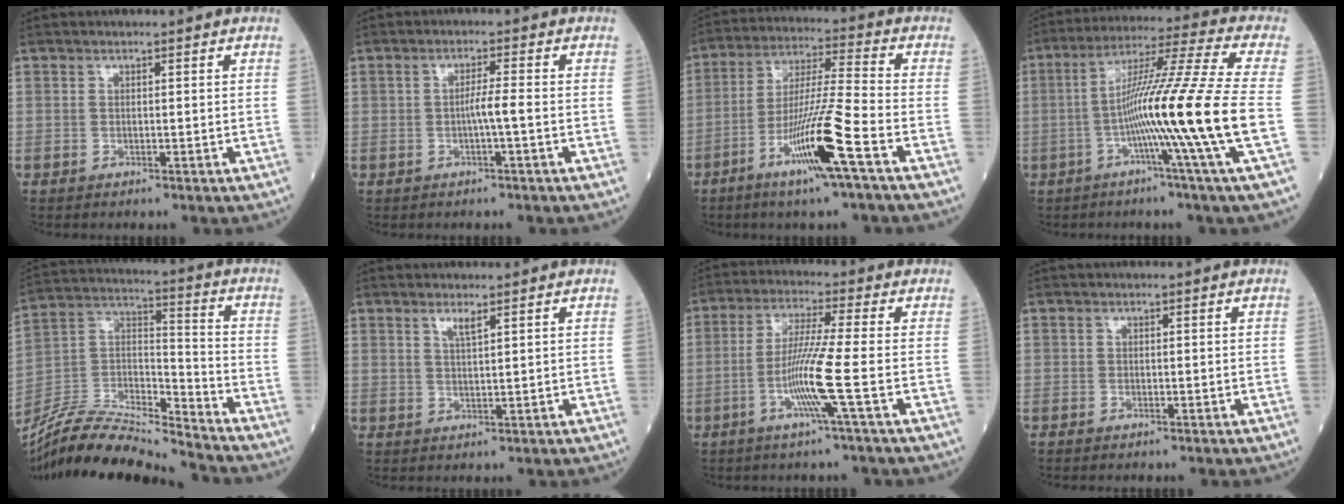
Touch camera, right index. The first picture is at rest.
{"total": 2.5, "force": [-0.6, -0.3, 2.4], "torque": [-0.038, 0.001, -0.011]}
{"total": 13.0, "force": [-6.0, -1.0, 11.4], "torque": [-0.221, -0.013, -0.113]}
{"total": 15.7, "force": [-3.7, -3.4, 14.8], "torque": [-0.254, -0.003, -0.075]}
{"total": 18.1, "force": [-17.0, 0.6, 6.1], "torque": [-0.122, 0.016, -0.314]}
{"total": 1.9, "force": [1.3, -0.1, 1.4], "torque": [-0.029, -0.003, 0.026]}
{"total": 8.6, "force": [-2.6, -1.7, 8.0], "torque": [-0.157, -0.012, -0.055]}
{"total": 0.0}